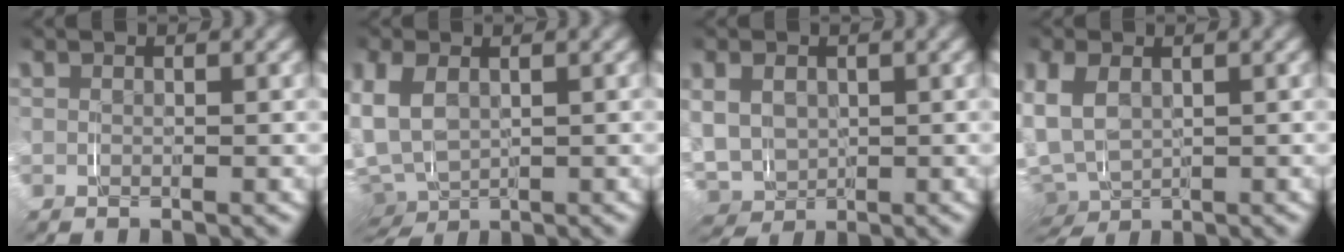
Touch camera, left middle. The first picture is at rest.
{"total": 6.3, "force": [-1.7, 5.6, 2.2], "torque": [-0.068, -0.028, -0.023]}
{"total": 6.2, "force": [-1.3, 5.9, 1.6], "torque": [-0.047, -0.032, -0.015]}
{"total": 5.6, "force": [-1.4, 5.1, 1.9], "torque": [-0.062, -0.025, -0.019]}